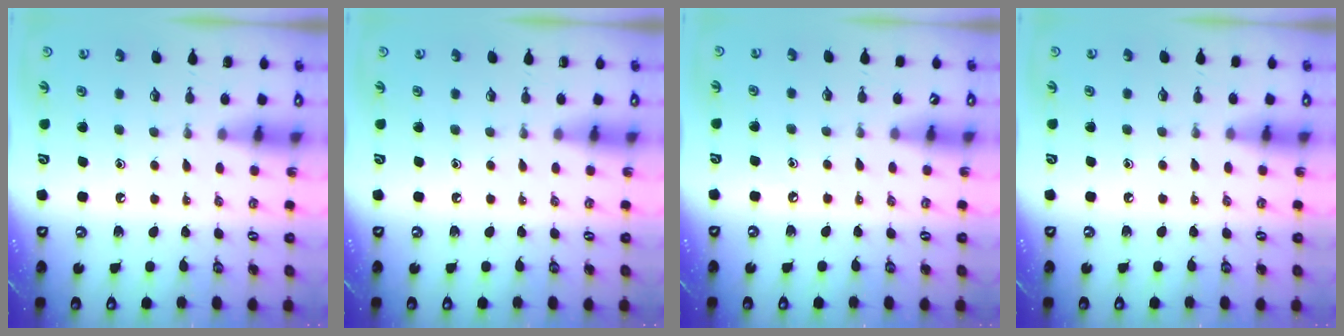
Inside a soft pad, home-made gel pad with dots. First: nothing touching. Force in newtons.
{"total": 0.0}
{"total": 2.5, "press": 2.4, "slide": 0.4}
{"total": 4.3, "press": 4.3, "slide": 0.6}